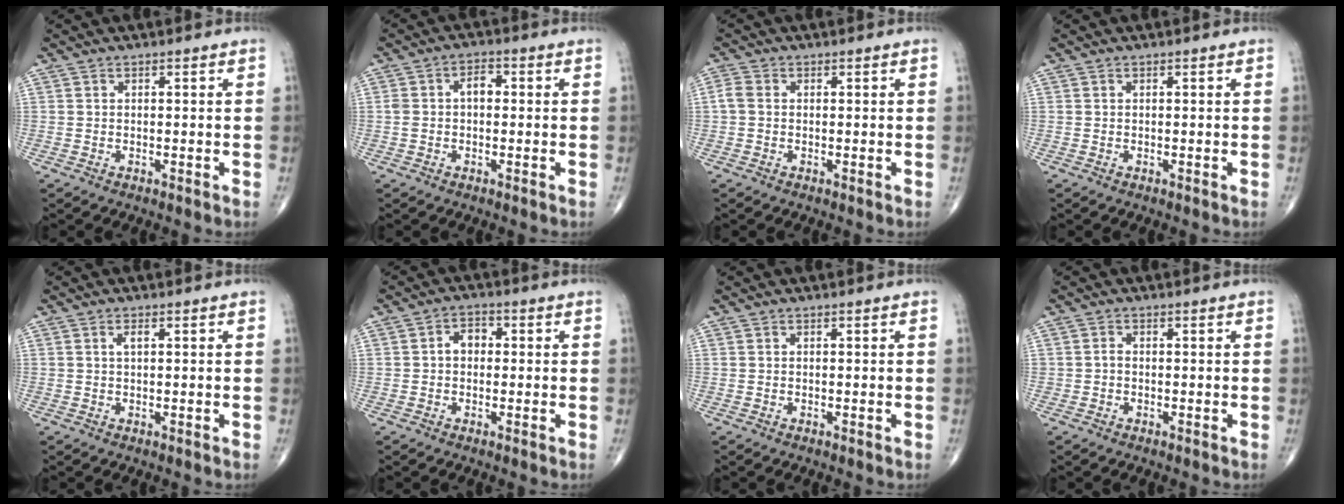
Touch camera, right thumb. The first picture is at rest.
{"total": 4.0, "force": [0.1, 2.5, 3.1], "torque": [-0.055, 0.019, -0.001]}
{"total": 2.1, "force": [0.0, 1.6, 1.4], "torque": [-0.032, 0.005, -0.006]}
{"total": 0.0}
{"total": 1.2, "force": [0.4, 0.5, 1.1], "torque": [-0.023, 0.003, 0.006]}
{"total": 3.6, "force": [0.1, 2.7, 2.4], "torque": [-0.027, 0.016, -0.007]}
{"total": 0.0}
{"total": 1.0, "force": [-0.2, 0.8, 0.5], "torque": [-0.003, 0.003, -0.006]}